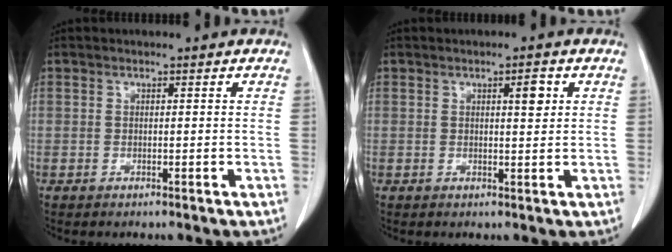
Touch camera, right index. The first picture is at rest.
{"total": 2.4, "force": [0.9, 0.5, 2.1], "torque": [-0.033, -0.001, 0.014]}